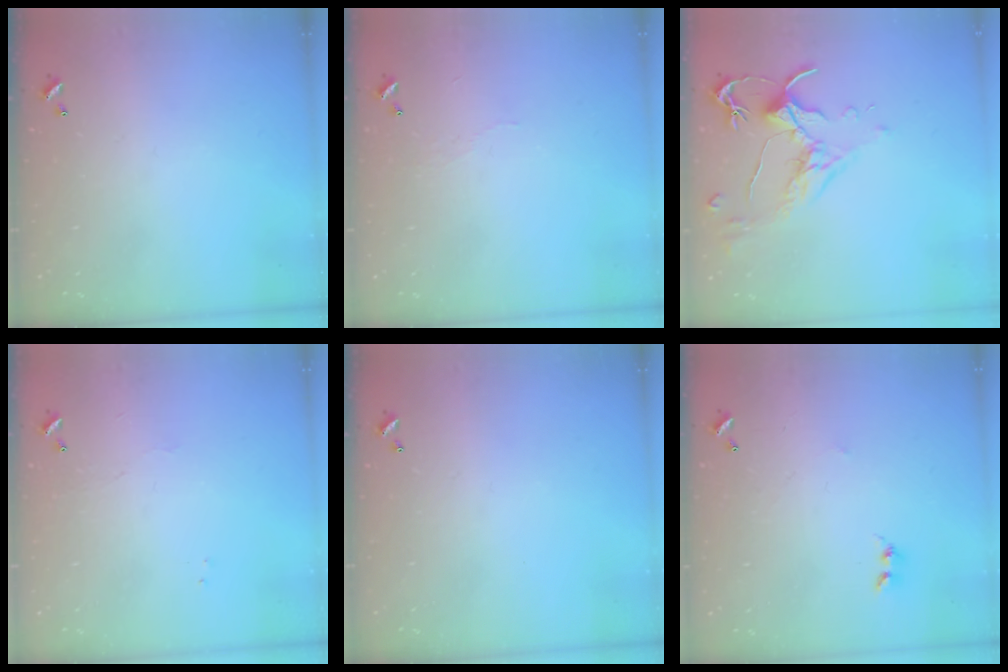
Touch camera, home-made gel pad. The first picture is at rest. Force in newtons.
{"total": 2.0, "press": 1.9, "slide": 0.4}
{"total": 1.6, "press": 1.4, "slide": 0.7}
{"total": 1.2, "press": 1.1, "slide": 0.3}
{"total": 0.0}
{"total": 2.8, "press": 2.7, "slide": 0.4}